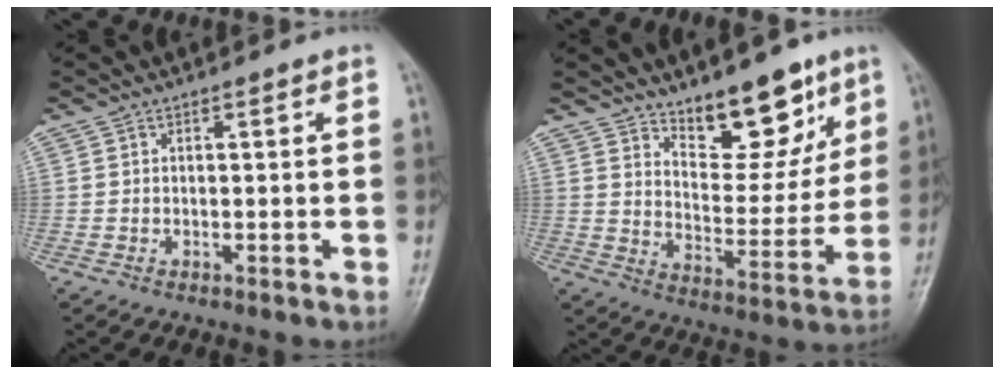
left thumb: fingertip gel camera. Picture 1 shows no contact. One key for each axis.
{"total": 13.4, "fx": 9.4, "fy": 6.0, "fz": 7.4, "tx": -0.062, "ty": -0.070, "tz": 0.154}